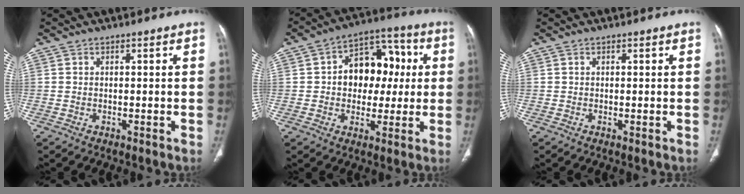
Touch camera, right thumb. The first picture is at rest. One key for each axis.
{"total": 14.1, "fx": 1.3, "fy": 10.3, "fz": 9.6, "tx": -0.085, "ty": 0.027, "tz": 0.012}
{"total": 0.0}